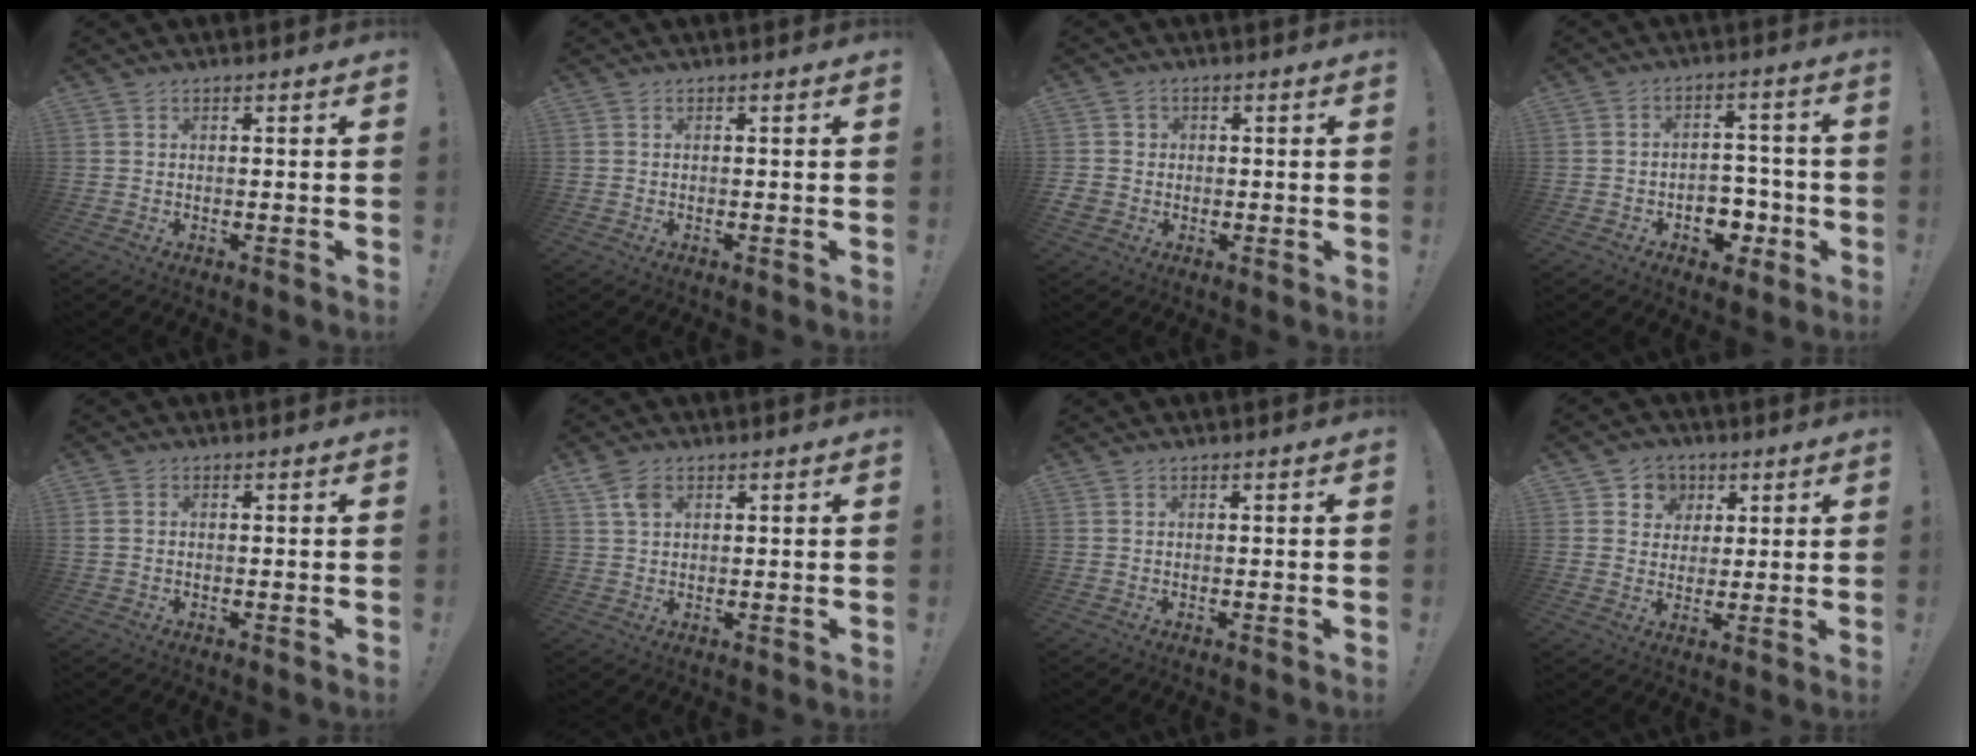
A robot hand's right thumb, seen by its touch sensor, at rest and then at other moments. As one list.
[{"total": 0.0}, {"total": 3.7, "force": [-0.3, 3.5, 1.1], "torque": [-0.023, 0.005, -0.004]}, {"total": 8.7, "force": [-3.4, 6.8, 4.3], "torque": [-0.049, 0.030, -0.051]}, {"total": 0.7, "force": [0.4, 0.5, -0.2], "torque": [0.005, 0.003, 0.008]}, {"total": 4.7, "force": [2.5, 2.8, 2.8], "torque": [-0.051, -0.002, 0.047]}, {"total": 0.0}, {"total": 6.9, "force": [2.4, 6.4, 1.1], "torque": [-0.018, -0.016, 0.047]}]